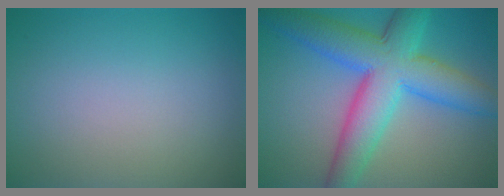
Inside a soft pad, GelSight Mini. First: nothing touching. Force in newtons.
{"total": 9.9, "press": 9.9, "slide": 0.4}